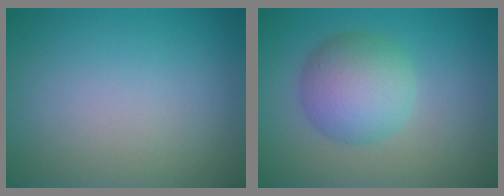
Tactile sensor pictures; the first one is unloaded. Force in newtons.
{"total": 5.4, "press": 5.4, "slide": 0.1}